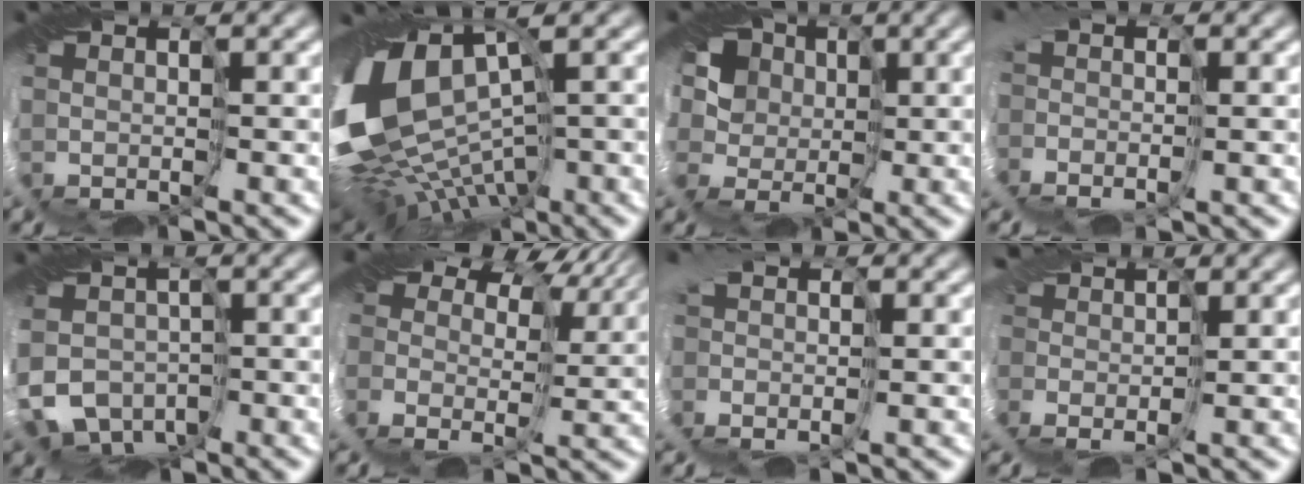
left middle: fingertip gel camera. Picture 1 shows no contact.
{"total": 15.6, "force": [-2.7, 9.1, 12.3], "torque": [-0.226, -0.021, -0.013]}
{"total": 5.9, "force": [0.9, 5.1, 2.9], "torque": [-0.040, 0.021, -0.019]}
{"total": 2.8, "force": [-1.0, 1.9, 1.9], "torque": [-0.026, 0.004, -0.021]}
{"total": 4.7, "force": [-2.4, 3.7, 1.7], "torque": [-0.021, -0.003, -0.056]}
{"total": 12.8, "force": [6.5, 8.3, 7.2], "torque": [-0.141, 0.043, 0.092]}
{"total": 2.3, "force": [-0.8, 1.4, 1.7], "torque": [-0.030, 0.005, -0.021]}
{"total": 2.1, "force": [-0.6, 1.6, 1.3], "torque": [-0.034, 0.001, -0.022]}